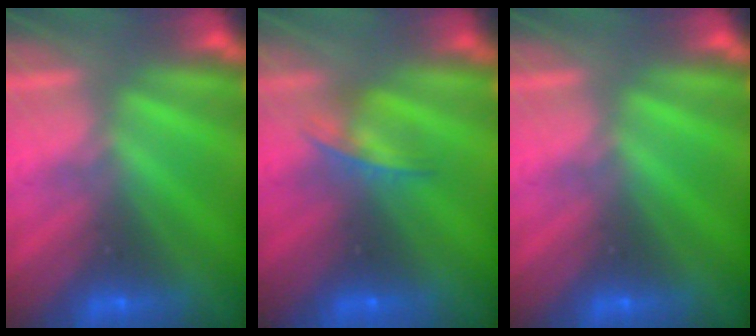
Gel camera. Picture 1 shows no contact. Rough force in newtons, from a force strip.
{"total": 8.4}
{"total": 0.0}